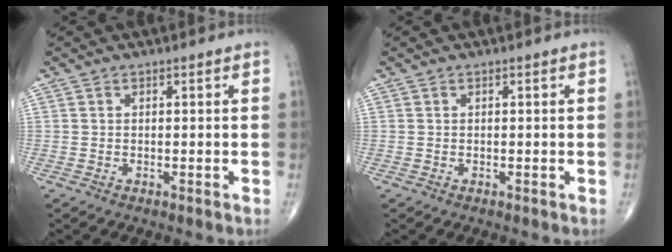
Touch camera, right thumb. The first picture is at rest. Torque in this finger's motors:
{"motor_torque": [0.08, -0.22, 0.27, -0.14, -0.02]}